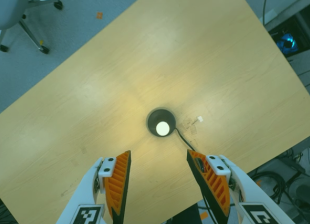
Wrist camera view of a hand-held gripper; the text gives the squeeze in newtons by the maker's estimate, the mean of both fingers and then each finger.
{"total": 0.0}